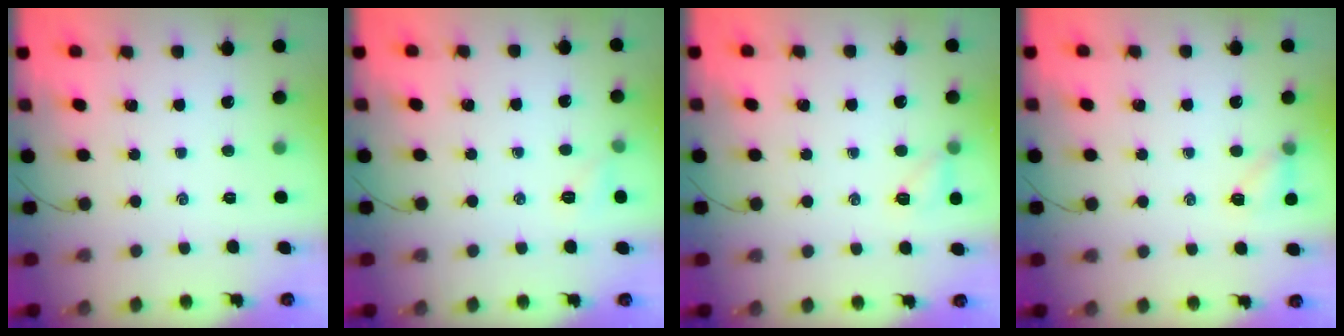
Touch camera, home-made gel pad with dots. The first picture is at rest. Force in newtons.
{"total": 4.6, "press": 4.3, "slide": 1.4}
{"total": 5.4, "press": 5.1, "slide": 1.6}
{"total": 6.0, "press": 5.8, "slide": 1.5}